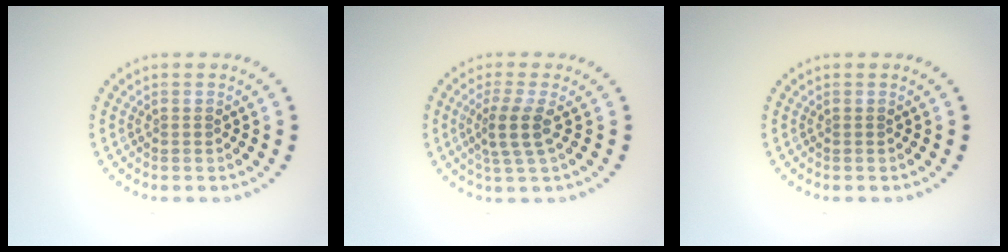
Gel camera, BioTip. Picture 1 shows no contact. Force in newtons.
{"total": 2.8, "press": 2.2, "slide": 1.8}
{"total": 0.0}